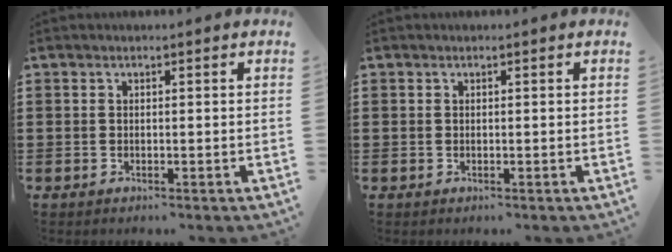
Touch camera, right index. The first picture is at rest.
{"total": 0.0}